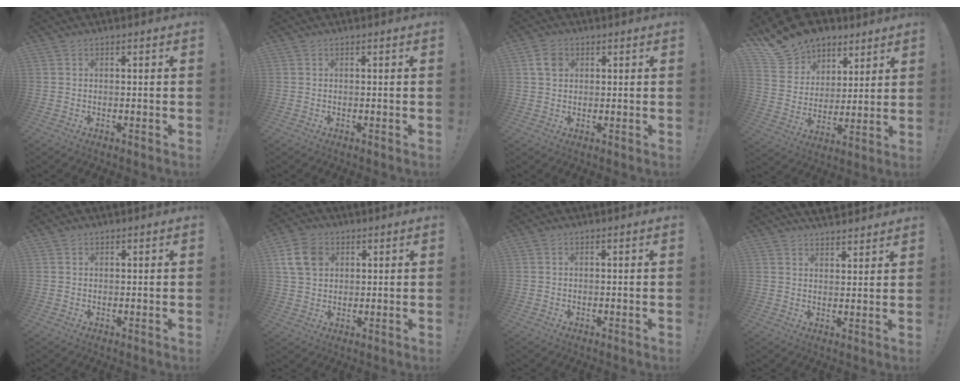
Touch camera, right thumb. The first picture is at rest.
{"total": 0.0}
{"total": 4.8, "force": [1.6, 3.6, 2.7], "torque": [-0.043, 0.005, 0.032]}
{"total": 14.9, "force": [11.3, 9.2, 3.1], "torque": [-0.059, -0.086, 0.218]}
{"total": 0.9, "force": [0.7, 0.5, 0.1], "torque": [0.006, -0.005, 0.013]}
{"total": 9.9, "force": [3.7, 7.4, 5.4], "torque": [-0.098, -0.001, 0.078]}
{"total": 0.0}
{"total": 4.6, "force": [4.2, 1.7, 0.8], "torque": [-0.011, -0.027, 0.078]}